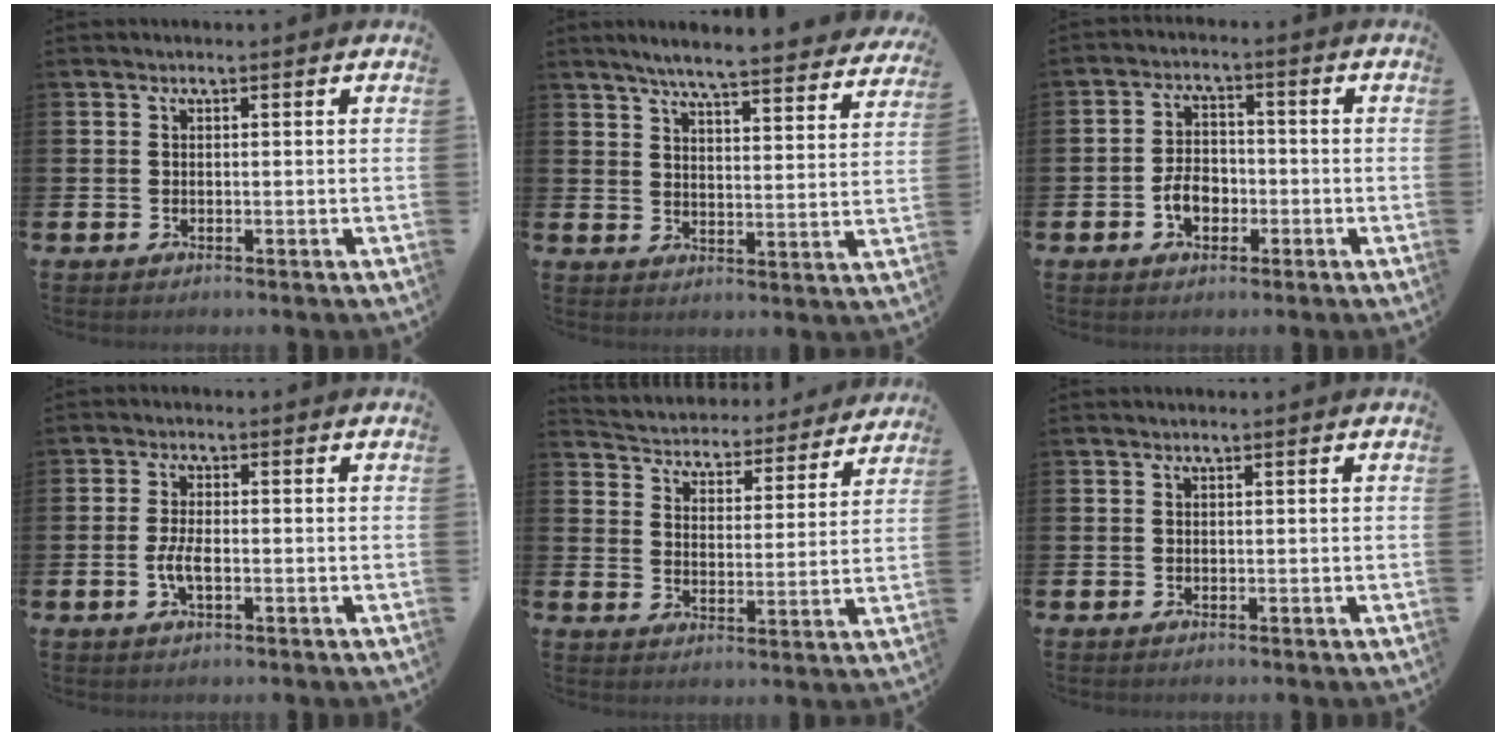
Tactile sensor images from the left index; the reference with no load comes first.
{"total": 6.3, "force": [5.9, 0.0, 2.0], "torque": [-0.045, -0.046, 0.098]}
{"total": 4.2, "force": [-1.6, 2.9, 2.6], "torque": [-0.036, 0.001, -0.035]}
{"total": 3.3, "force": [-0.8, 1.3, 2.9], "torque": [-0.053, -0.003, -0.018]}
{"total": 4.2, "force": [4.1, 1.2, 0.1], "torque": [-0.020, -0.043, 0.062]}
{"total": 0.0}